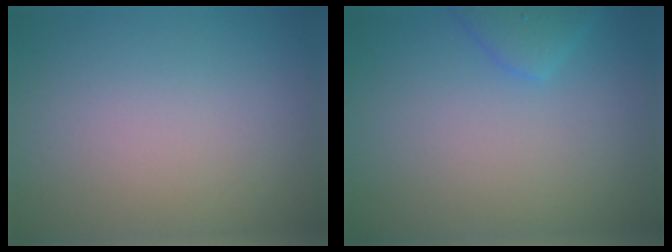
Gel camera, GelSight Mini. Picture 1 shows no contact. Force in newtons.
{"total": 2.1, "press": 2.1, "slide": 0.1}